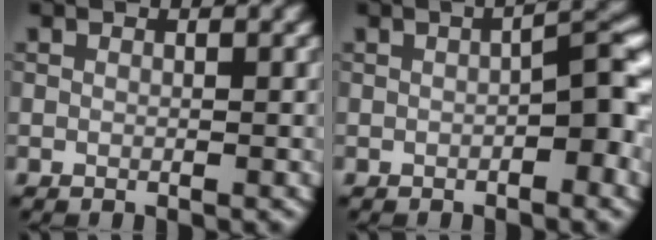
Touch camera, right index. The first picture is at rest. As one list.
[{"total": 3.7, "force": [-0.9, 1.1, 3.4], "torque": [-0.045, 0.016, -0.015]}]